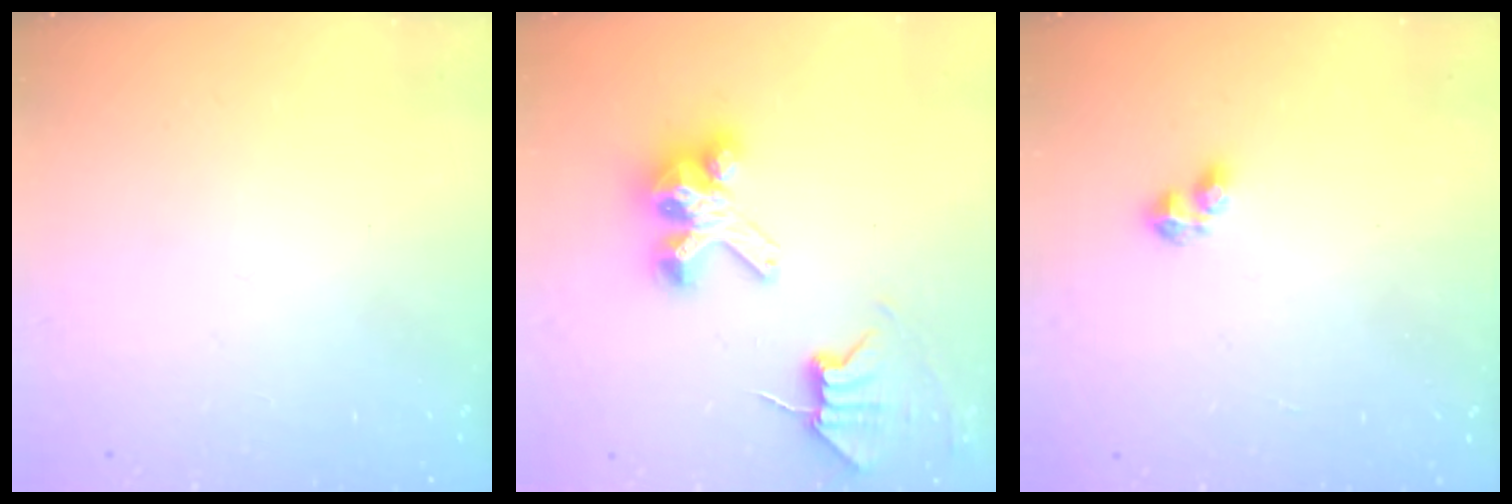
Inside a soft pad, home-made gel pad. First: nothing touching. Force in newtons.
{"total": 7.8, "press": 7.7, "slide": 1.0}
{"total": 2.3, "press": 2.2, "slide": 0.6}